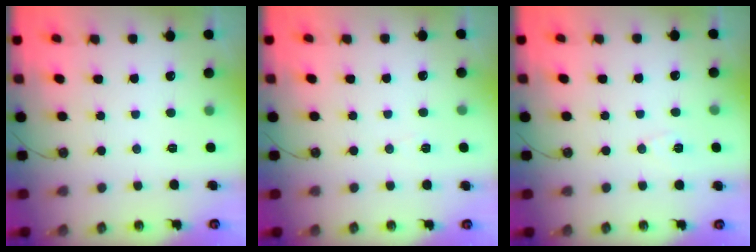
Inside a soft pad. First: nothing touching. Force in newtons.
{"total": 5.5, "press": 3.2, "slide": 4.5}
{"total": 6.5, "press": 5.8, "slide": 3.0}